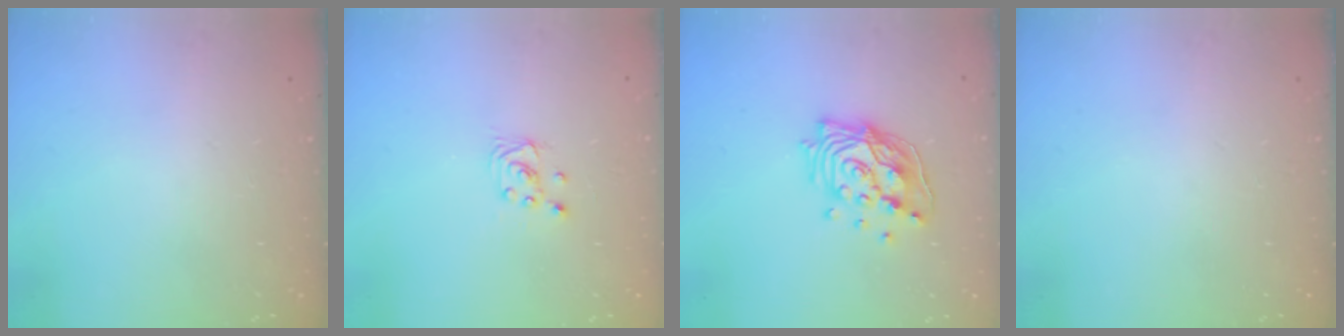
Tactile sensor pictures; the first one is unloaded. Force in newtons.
{"total": 1.7, "press": 1.6, "slide": 0.1}
{"total": 15.9, "press": 15.9, "slide": 1.5}
{"total": 0.0}